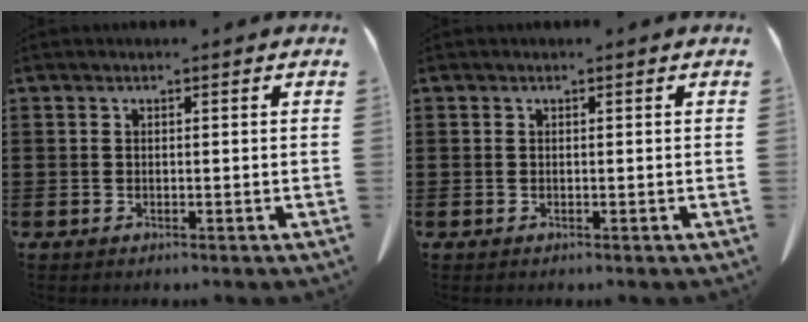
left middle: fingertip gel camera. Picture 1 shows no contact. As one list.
[{"total": 0.0}]